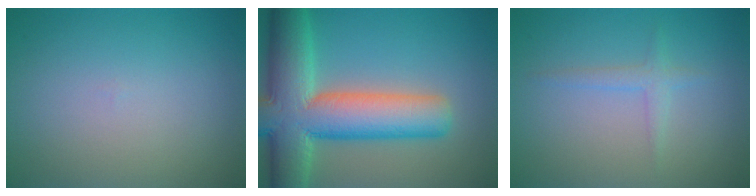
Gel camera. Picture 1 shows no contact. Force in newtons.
{"total": 12.5, "press": 12.4, "slide": 0.7}
{"total": 1.4, "press": 1.4, "slide": 0.0}